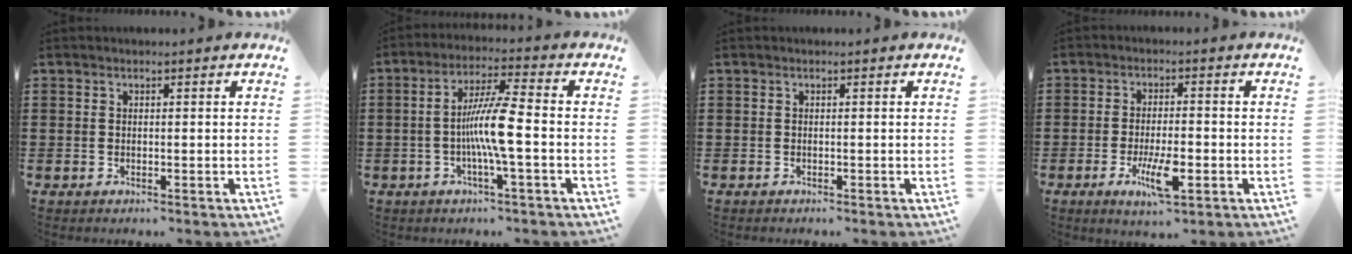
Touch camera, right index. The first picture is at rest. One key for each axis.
{"total": 8.0, "fx": -1.3, "fy": 0.4, "fz": 7.8, "tx": -0.150, "ty": -0.005, "tz": -0.033}
{"total": 0.0}
{"total": 6.9, "fx": -2.6, "fy": 2.0, "fz": 6.0, "tx": -0.122, "ty": -0.011, "tz": -0.047}